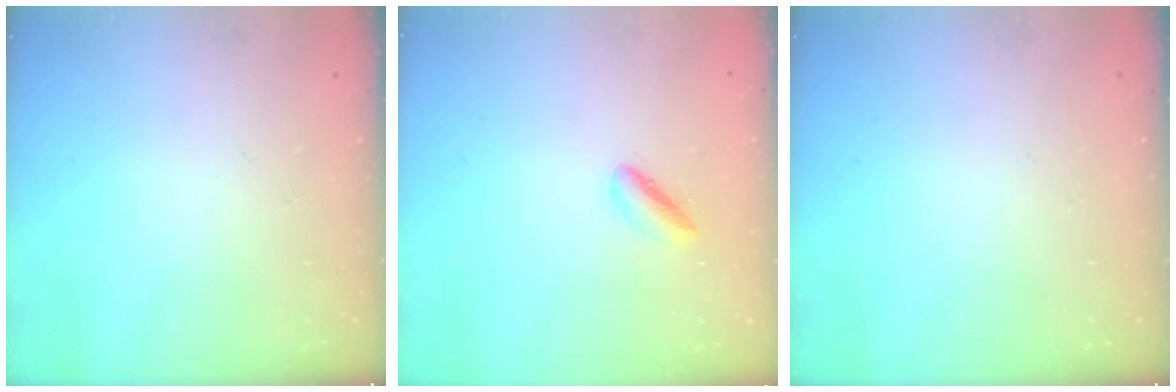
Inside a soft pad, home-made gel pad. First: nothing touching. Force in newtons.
{"total": 2.0, "press": 2.0, "slide": 0.5}
{"total": 0.0}